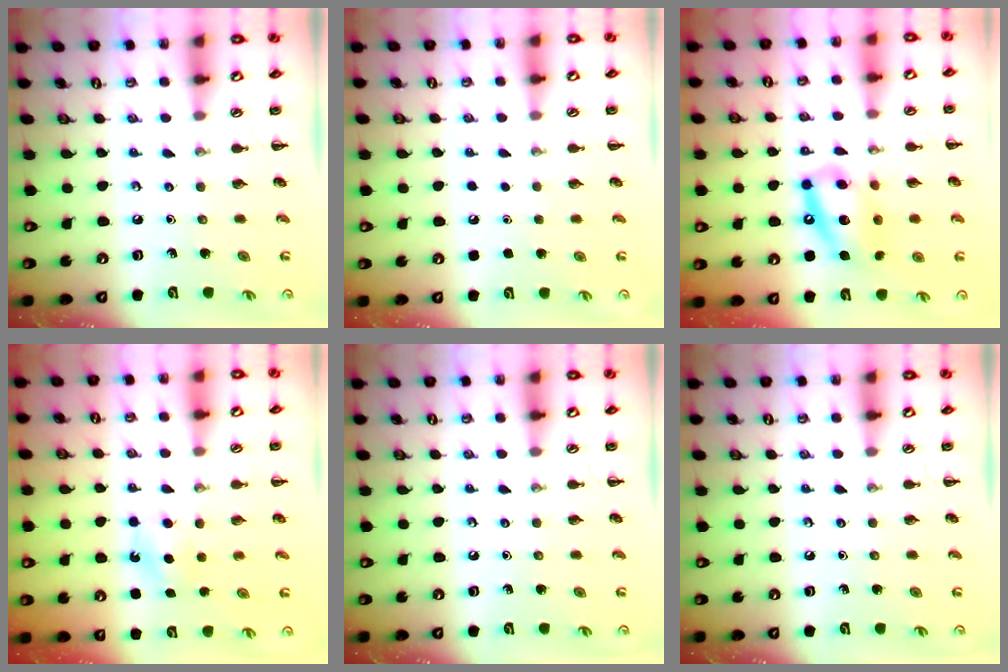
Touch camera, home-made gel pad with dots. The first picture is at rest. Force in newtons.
{"total": 1.6, "press": 1.6, "slide": 0.1}
{"total": 14.4, "press": 14.1, "slide": 2.8}
{"total": 5.7, "press": 5.5, "slide": 1.5}
{"total": 0.0}
{"total": 0.0}